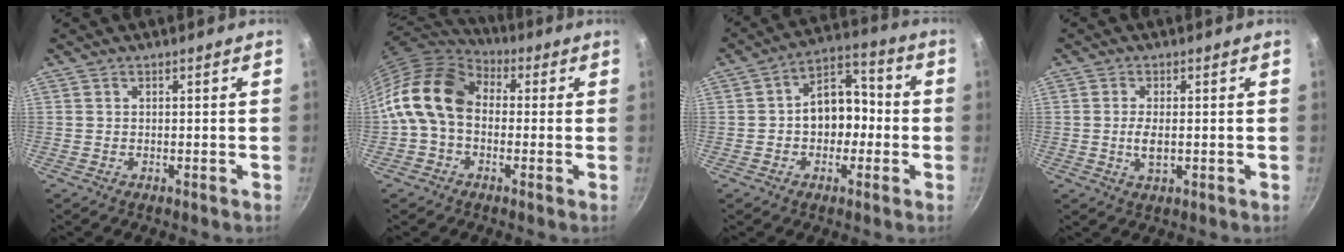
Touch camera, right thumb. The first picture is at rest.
{"total": 14.6, "force": [0.1, 10.6, 10.1], "torque": [-0.167, 0.035, -0.021]}
{"total": 10.6, "force": [-1.0, 7.8, 7.1], "torque": [-0.051, 0.042, -0.028]}
{"total": 3.2, "force": [-0.2, 1.4, 2.9], "torque": [-0.061, -0.005, -0.004]}